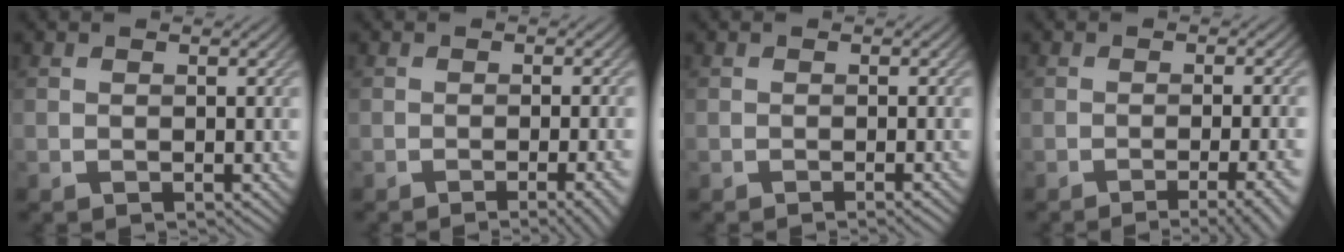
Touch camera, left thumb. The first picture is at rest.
{"total": 4.2, "force": [-1.8, 0.8, 3.7], "torque": [-0.041, 0.006, -0.028]}
{"total": 1.3, "force": [-0.6, 0.2, 1.1], "torque": [-0.009, 0.002, -0.014]}
{"total": 6.2, "force": [-3.2, 1.3, 5.1], "torque": [-0.057, 0.008, -0.041]}